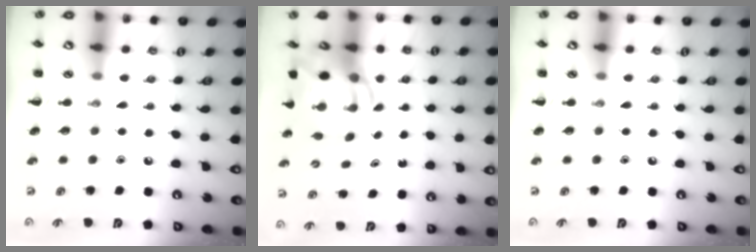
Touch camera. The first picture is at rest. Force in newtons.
{"total": 6.0, "press": 5.8, "slide": 1.5}
{"total": 0.0}